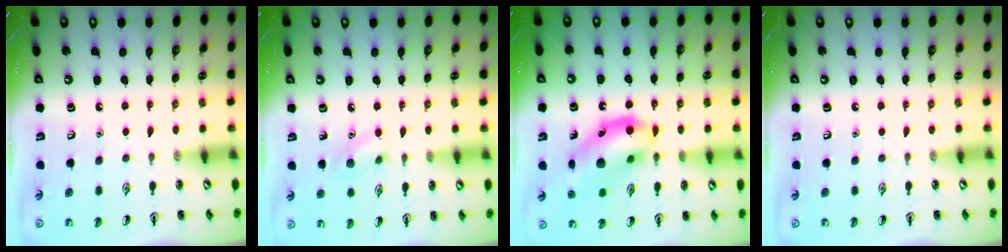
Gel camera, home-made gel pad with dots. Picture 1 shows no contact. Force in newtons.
{"total": 7.4, "press": 7.1, "slide": 2.2}
{"total": 14.4, "press": 14.2, "slide": 2.2}
{"total": 0.0}